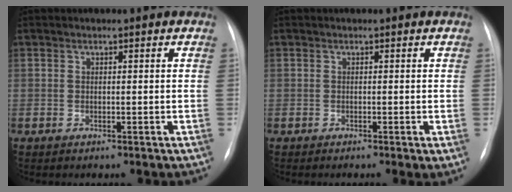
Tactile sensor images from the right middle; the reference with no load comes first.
{"total": 1.2, "force": [-0.4, 0.0, 1.1], "torque": [-0.014, -0.002, -0.009]}